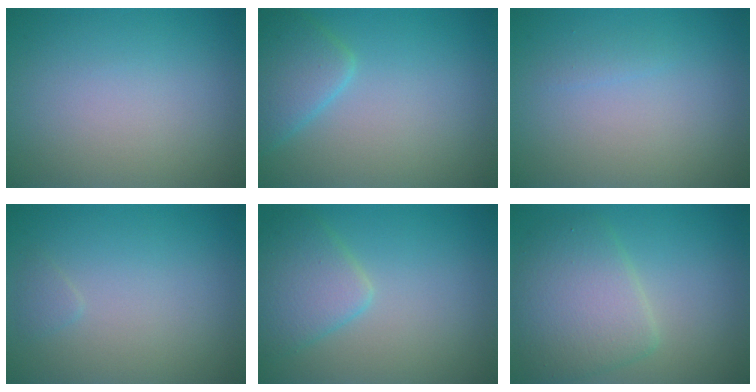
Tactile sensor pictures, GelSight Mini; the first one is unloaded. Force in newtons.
{"total": 3.4, "press": 3.4, "slide": 0.1}
{"total": 0.6, "press": 0.6, "slide": 0.1}
{"total": 0.6, "press": 0.6, "slide": 0.0}
{"total": 3.9, "press": 3.9, "slide": 0.2}
{"total": 5.2, "press": 5.2, "slide": 0.1}